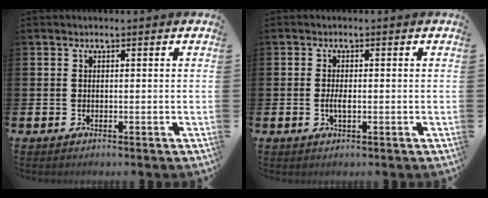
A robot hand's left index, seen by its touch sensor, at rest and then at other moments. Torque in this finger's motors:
{"motor_torque": [0.26, 0.16, 0.05, 0.07]}